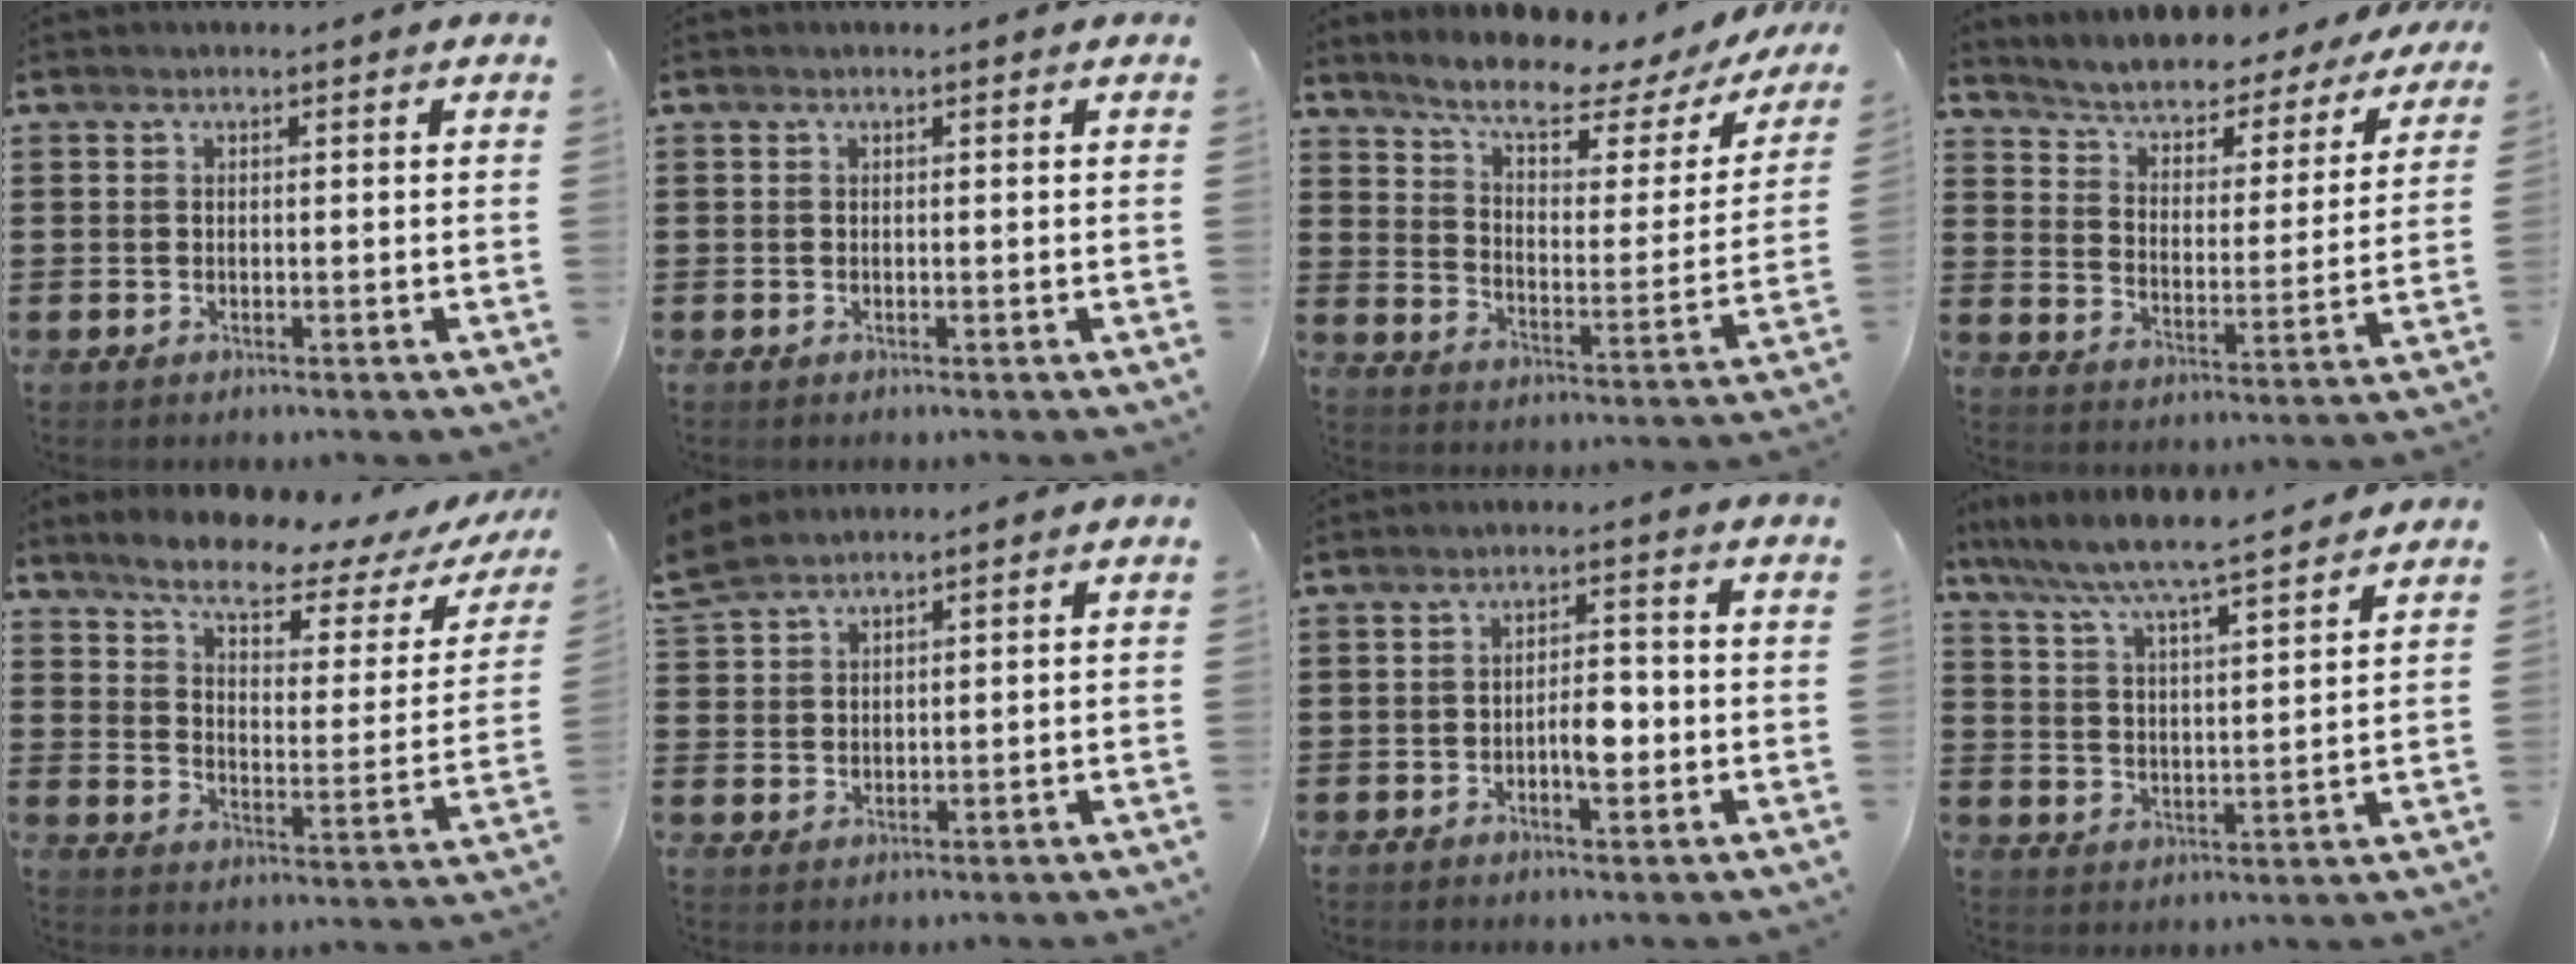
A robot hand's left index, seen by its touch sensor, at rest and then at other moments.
{"total": 0.0}
{"total": 8.2, "force": [6.7, 1.4, 4.5], "torque": [-0.101, -0.043, 0.108]}
{"total": 3.8, "force": [3.4, 1.2, 1.2], "torque": [-0.045, -0.031, 0.047]}
{"total": 8.1, "force": [6.4, 1.4, 4.7], "torque": [-0.103, -0.037, 0.101]}
{"total": 4.2, "force": [3.6, 1.4, 1.5], "torque": [-0.043, 0.000, 0.069]}
{"total": 4.1, "force": [-1.2, 1.7, 3.6], "torque": [-0.056, 0.004, -0.025]}
{"total": 5.7, "force": [5.3, -0.5, 2.0], "torque": [-0.064, -0.041, 0.084]}